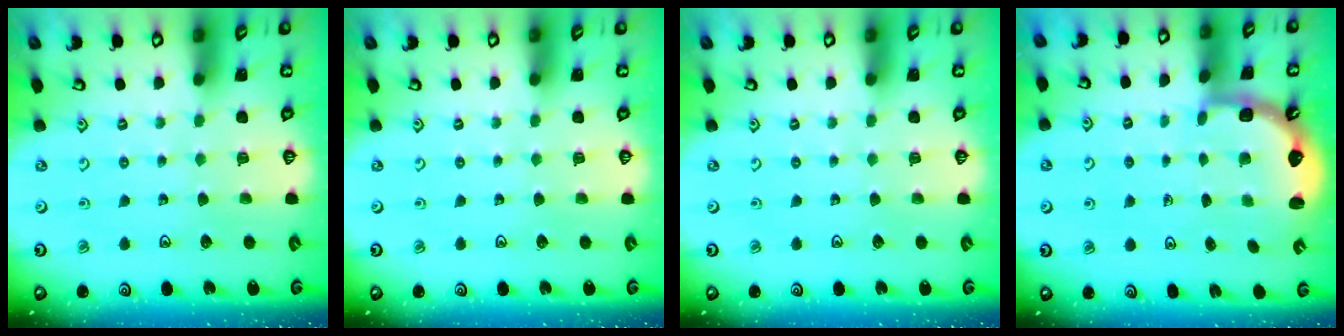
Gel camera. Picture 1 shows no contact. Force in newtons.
{"total": 0.0}
{"total": 0.0}
{"total": 2.5, "press": 2.1, "slide": 1.3}